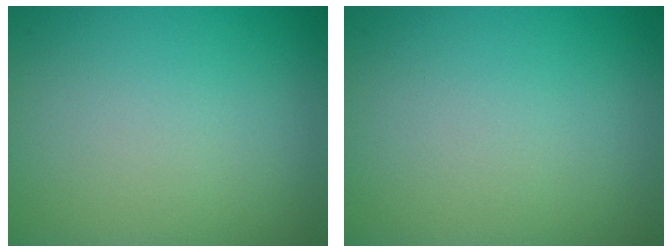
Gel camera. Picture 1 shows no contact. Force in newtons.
{"total": 0.0}